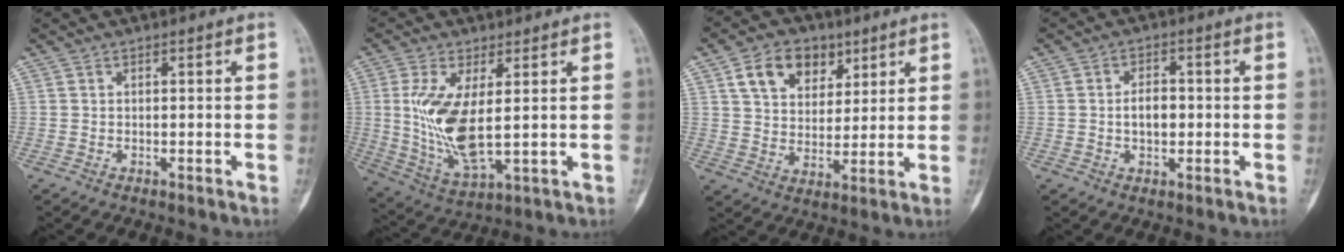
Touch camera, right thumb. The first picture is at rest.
{"total": 12.7, "force": [1.5, 5.0, 11.6], "torque": [-0.241, -0.021, 0.043]}
{"total": 11.5, "force": [5.6, 8.0, 6.1], "torque": [-0.069, -0.018, 0.099]}
{"total": 4.7, "force": [-0.2, 2.9, 3.7], "torque": [-0.053, 0.008, -0.004]}